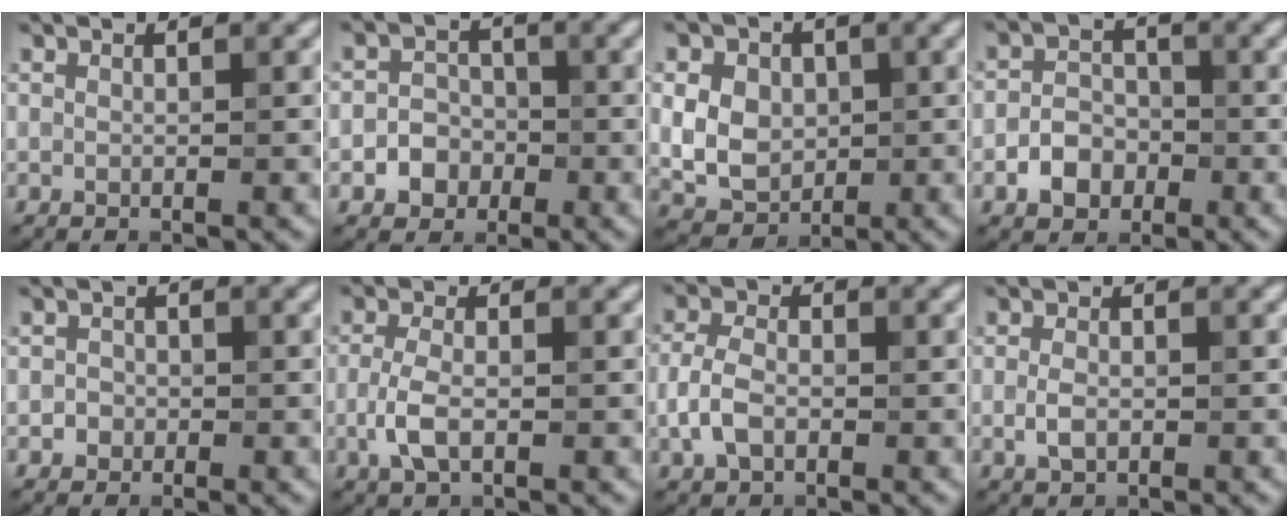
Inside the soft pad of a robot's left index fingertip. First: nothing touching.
{"total": 2.8, "force": [-1.1, 2.4, 1.0], "torque": [0.007, 0.006, -0.031]}
{"total": 10.0, "force": [2.0, 8.1, 5.5], "torque": [-0.095, 0.035, 0.018]}
{"total": 2.9, "force": [-1.3, 2.1, 1.4], "torque": [-0.021, 0.009, -0.021]}
{"total": 1.1, "force": [-0.4, 1.0, 0.3], "torque": [0.017, 0.002, -0.012]}
{"total": 3.0, "force": [-0.9, 1.3, 2.6], "torque": [-0.062, 0.004, -0.019]}
{"total": 3.2, "force": [-0.9, 1.9, 2.4], "torque": [-0.057, 0.007, -0.022]}
{"total": 1.8, "force": [-0.4, 1.0, 1.4], "torque": [-0.034, 0.002, -0.010]}